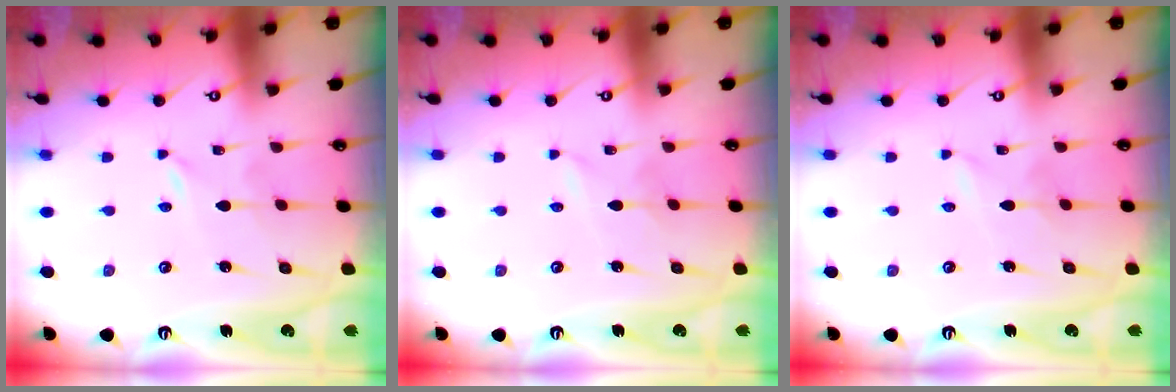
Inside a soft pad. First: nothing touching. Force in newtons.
{"total": 1.7, "press": 1.7, "slide": 0.2}
{"total": 1.7, "press": 1.7, "slide": 0.2}